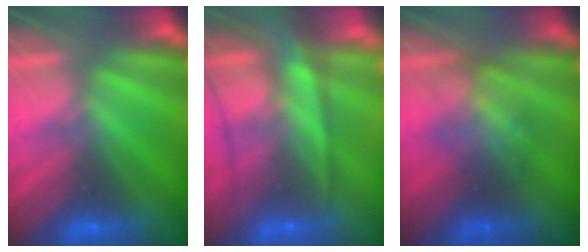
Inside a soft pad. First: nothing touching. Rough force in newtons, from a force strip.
{"total": 6.9}
{"total": 3.2}